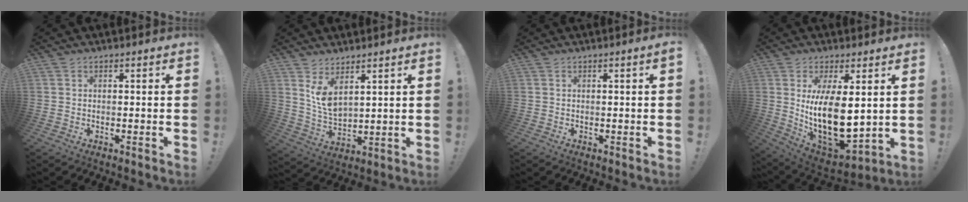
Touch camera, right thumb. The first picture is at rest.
{"total": 8.0, "force": [5.4, 3.3, 4.9], "torque": [-0.094, -0.040, 0.099]}
{"total": 1.3, "force": [0.4, -0.3, 1.2], "torque": [-0.014, -0.006, 0.003]}
{"total": 16.6, "force": [2.6, 8.1, 14.2], "torque": [-0.257, -0.057, 0.055]}